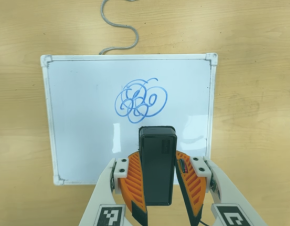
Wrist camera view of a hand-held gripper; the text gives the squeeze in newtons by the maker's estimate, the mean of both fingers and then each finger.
{"total": 7.9, "left": 6.9, "right": 8.8}